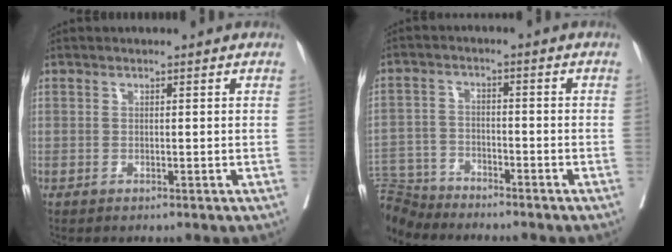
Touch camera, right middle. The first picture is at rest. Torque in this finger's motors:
{"motor_torque": [1.00, -1.14, 0.82, -0.02]}